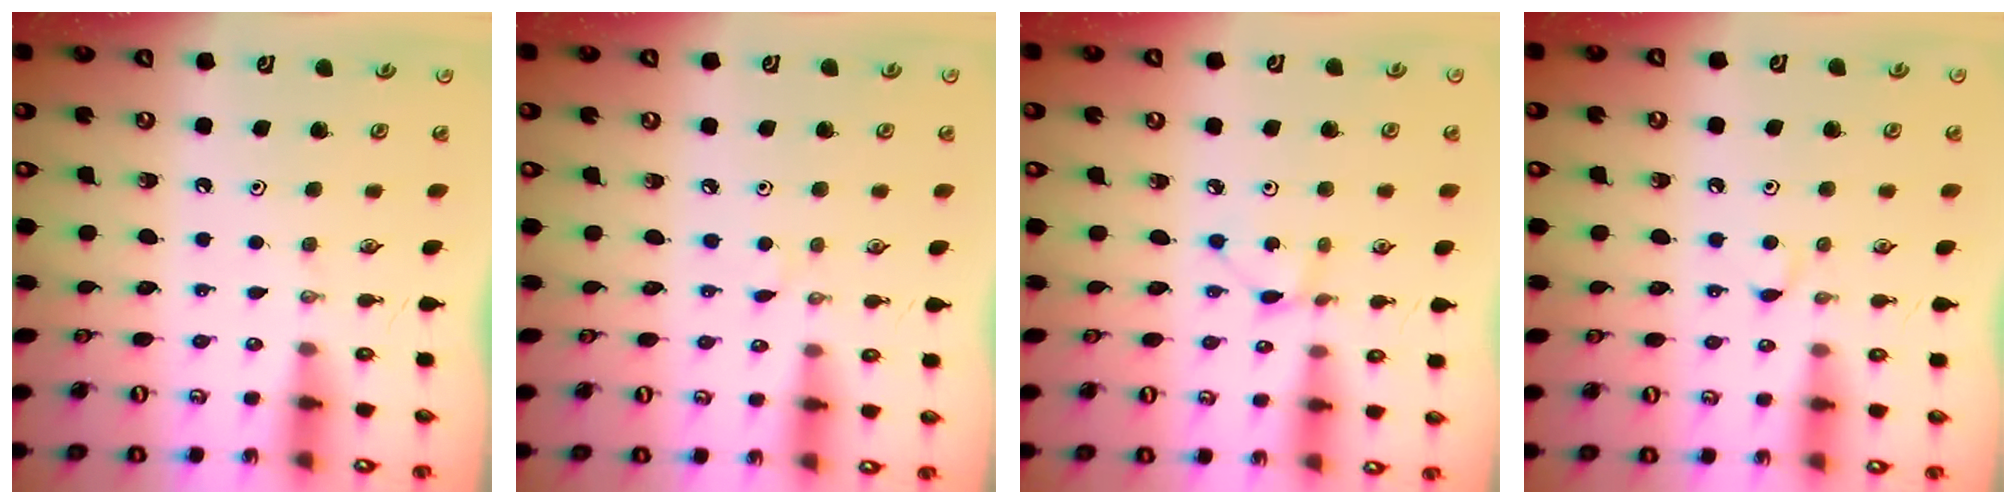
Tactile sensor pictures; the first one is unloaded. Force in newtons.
{"total": 2.1, "press": 2.1, "slide": 0.3}
{"total": 2.2, "press": 2.1, "slide": 0.3}
{"total": 3.7, "press": 3.6, "slide": 0.5}